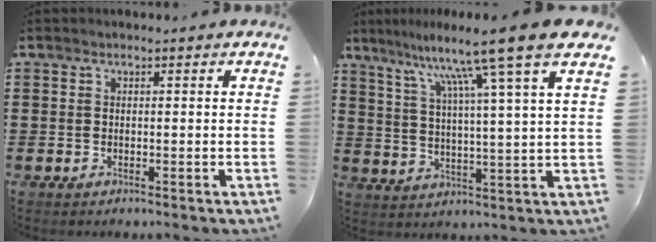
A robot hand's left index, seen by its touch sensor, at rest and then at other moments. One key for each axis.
{"total": 10.8, "fx": 7.9, "fy": -1.4, "fz": 7.2, "tx": -0.153, "ty": -0.044, "tz": 0.116}